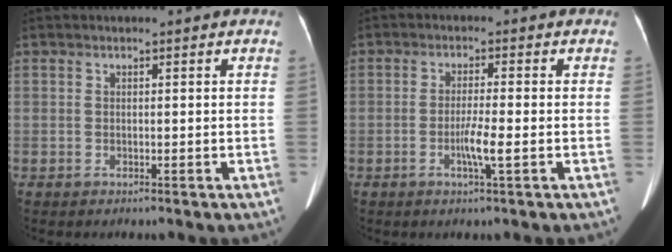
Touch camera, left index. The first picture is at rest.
{"total": 3.6, "force": [-1.5, -0.3, 3.3], "torque": [-0.067, -0.009, -0.027]}